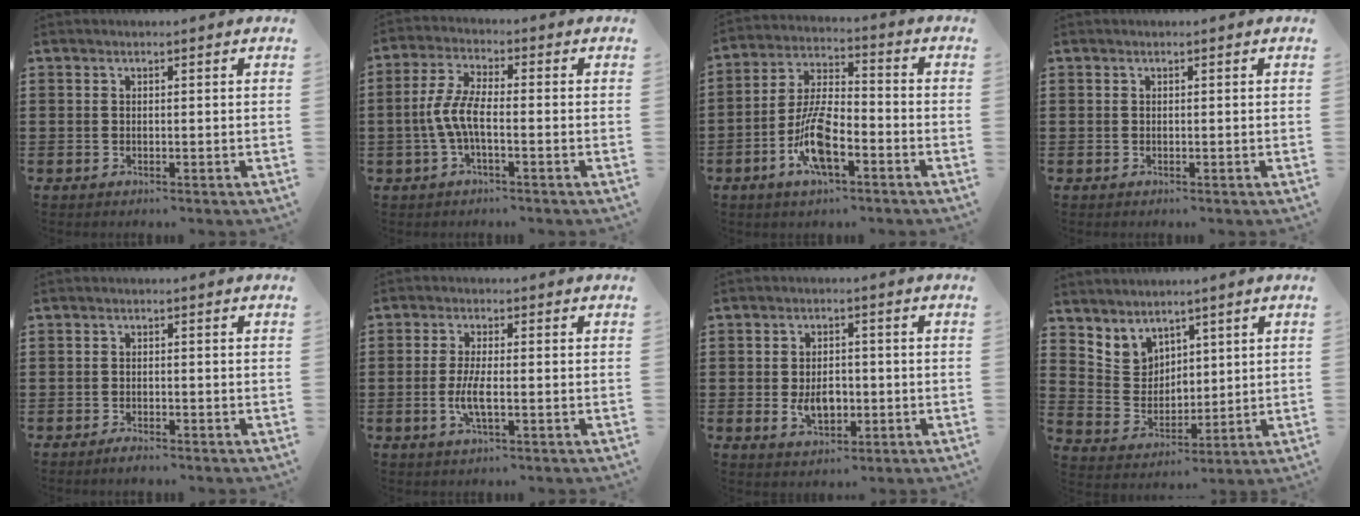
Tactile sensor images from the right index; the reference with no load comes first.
{"total": 5.8, "force": [-1.9, 1.6, 5.3], "torque": [-0.134, -0.014, -0.046]}
{"total": 9.7, "force": [-4.0, 3.5, 8.1], "torque": [-0.177, 0.001, -0.078]}
{"total": 0.0}
{"total": 1.4, "force": [-1.3, 0.0, 0.4], "torque": [-0.012, -0.005, -0.023]}
{"total": 4.2, "force": [-1.1, 0.9, 4.0], "torque": [-0.090, -0.007, -0.026]}
{"total": 4.5, "force": [-0.9, 2.8, 3.4], "torque": [-0.056, 0.002, -0.016]}
{"total": 5.2, "force": [3.7, 3.5, 0.4], "torque": [-0.033, -0.006, 0.072]}